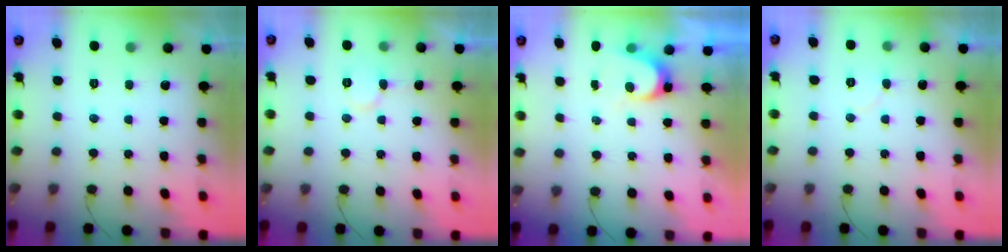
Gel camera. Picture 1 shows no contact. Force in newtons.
{"total": 5.2, "press": 5.1, "slide": 0.7}
{"total": 3.3, "press": 3.3, "slide": 0.3}
{"total": 4.4, "press": 4.4, "slide": 0.4}